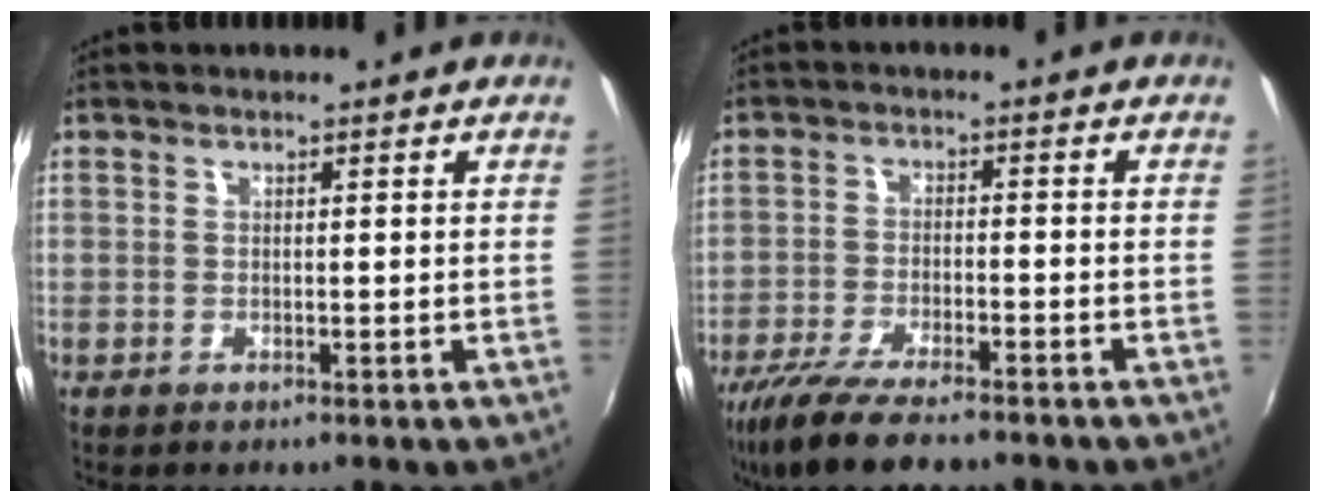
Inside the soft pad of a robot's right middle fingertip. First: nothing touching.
{"total": 12.6, "force": [-10.0, 3.0, 7.1], "torque": [-0.159, -0.039, -0.176]}